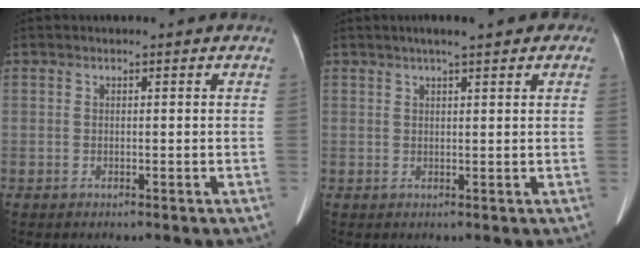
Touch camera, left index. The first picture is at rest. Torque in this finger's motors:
{"motor_torque": [0.34, -0.61, 0.00, 0.00]}